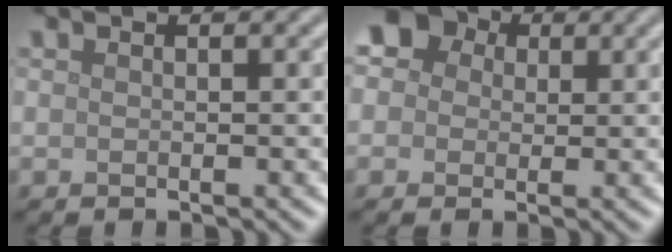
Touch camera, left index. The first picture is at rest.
{"total": 8.2, "force": [2.9, 6.7, 3.6], "torque": [-0.065, 0.038, 0.010]}